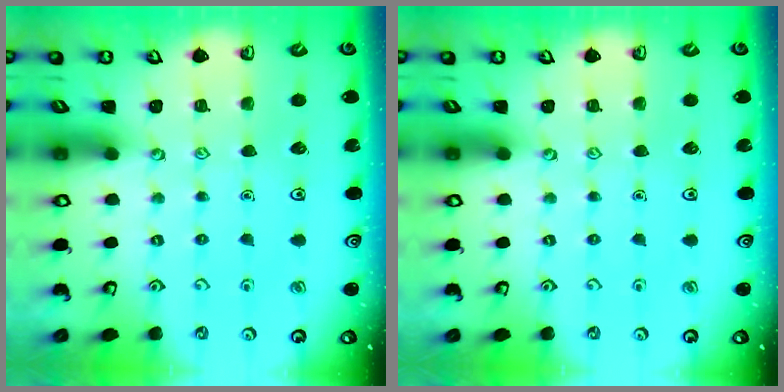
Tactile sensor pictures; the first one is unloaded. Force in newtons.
{"total": 0.0}